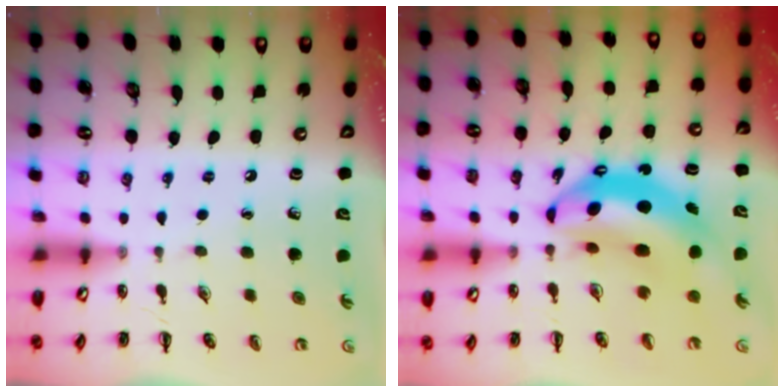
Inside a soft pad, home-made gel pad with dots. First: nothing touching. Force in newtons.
{"total": 9.5, "press": 9.2, "slide": 2.5}